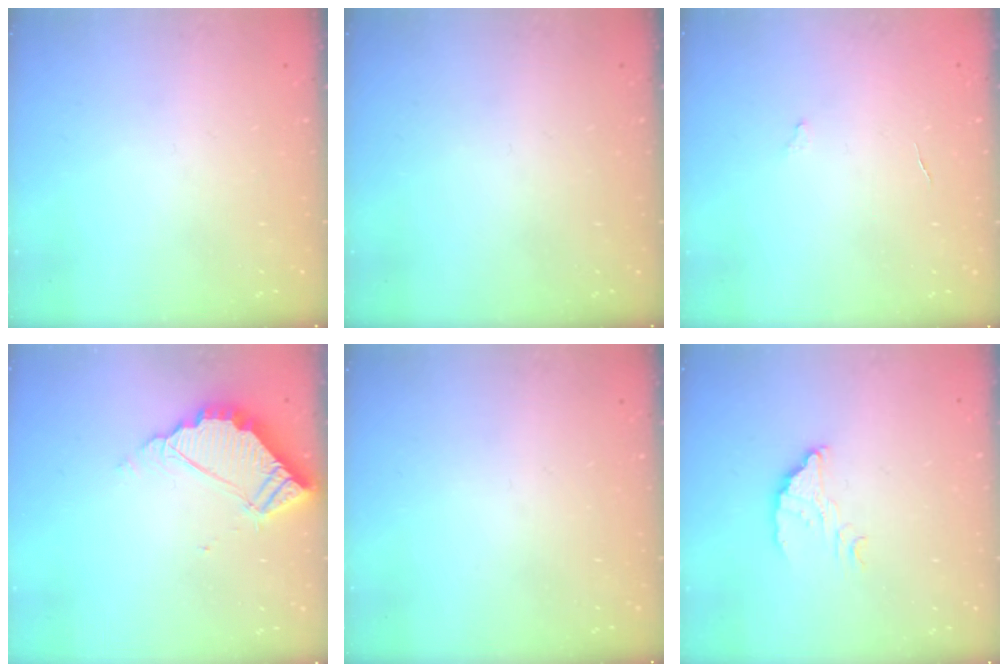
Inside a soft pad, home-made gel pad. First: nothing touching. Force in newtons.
{"total": 0.0}
{"total": 2.6, "press": 2.6, "slide": 0.2}
{"total": 5.5, "press": 5.5, "slide": 0.4}
{"total": 0.0}
{"total": 3.4, "press": 3.4, "slide": 0.1}